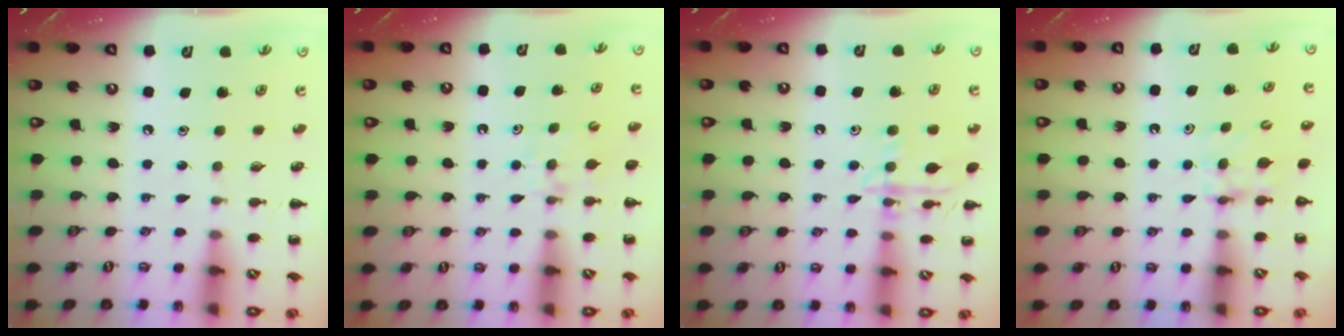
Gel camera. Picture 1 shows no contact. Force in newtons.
{"total": 4.7, "press": 4.4, "slide": 1.4}
{"total": 12.5, "press": 12.5, "slide": 0.6}
{"total": 5.9, "press": 5.7, "slide": 1.6}